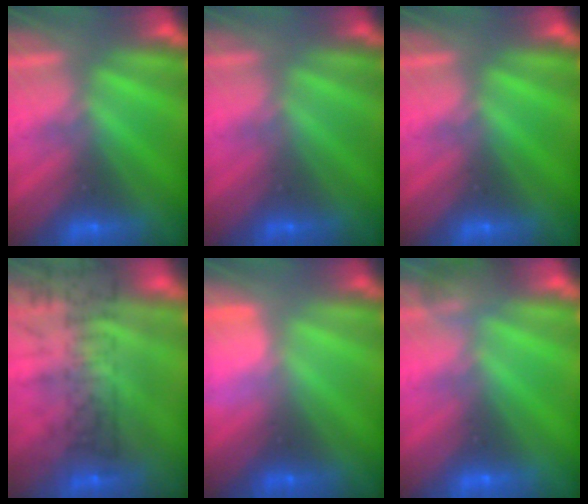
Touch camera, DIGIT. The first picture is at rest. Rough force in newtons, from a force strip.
{"total": 2.3}
{"total": 0.0}
{"total": 9.2}
{"total": 2.9}
{"total": 4.4}